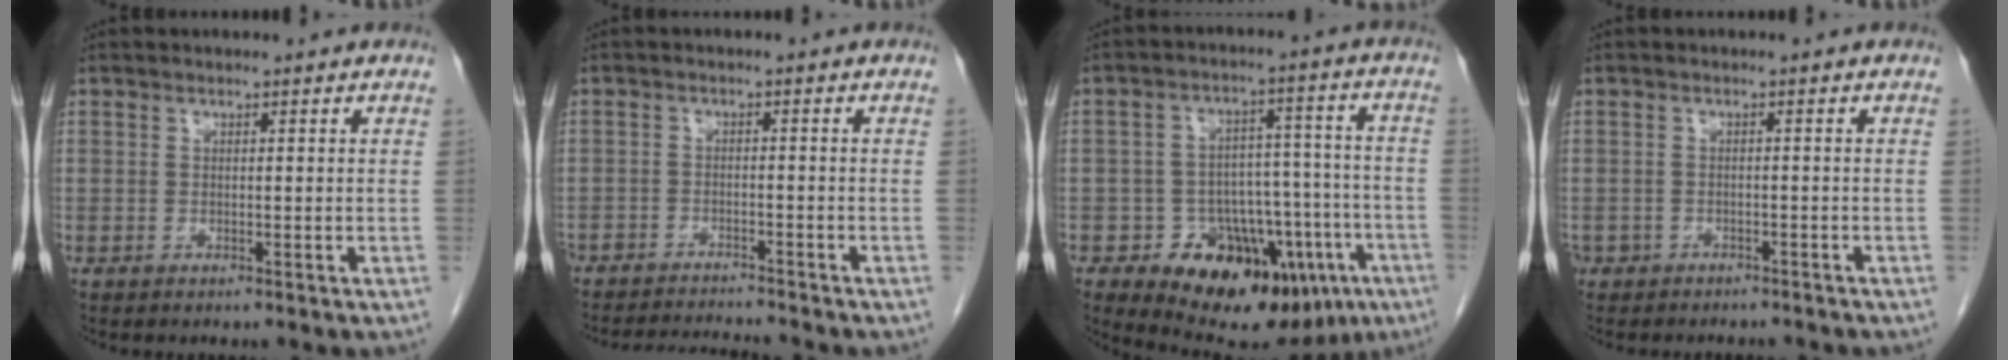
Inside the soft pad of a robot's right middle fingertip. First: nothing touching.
{"total": 7.3, "force": [-7.1, 0.2, 1.7], "torque": [-0.016, -0.007, -0.112]}
{"total": 19.3, "force": [-10.6, 10.3, 12.5], "torque": [-0.125, 0.054, -0.141]}
{"total": 6.3, "force": [-5.2, 3.2, 1.5], "torque": [-0.028, 0.009, -0.065]}